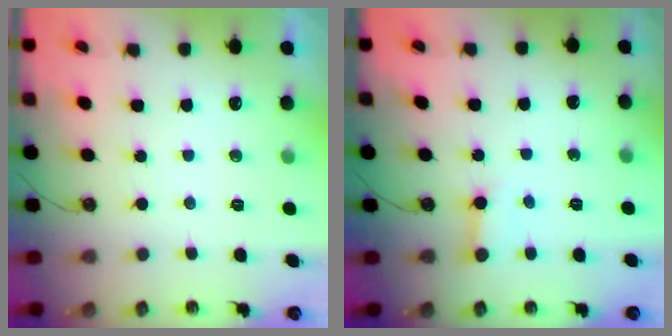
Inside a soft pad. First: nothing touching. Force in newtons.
{"total": 3.0, "press": 3.0, "slide": 0.3}